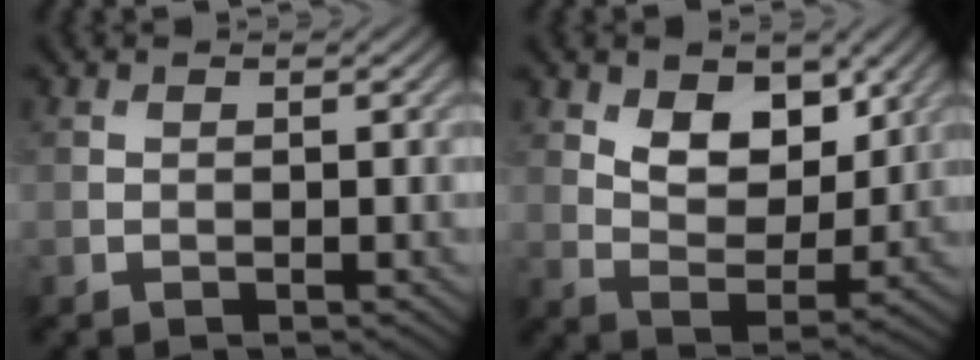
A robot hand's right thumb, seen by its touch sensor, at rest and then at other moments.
{"total": 7.3, "force": [3.8, 4.1, 4.6], "torque": [-0.089, -0.014, 0.060]}